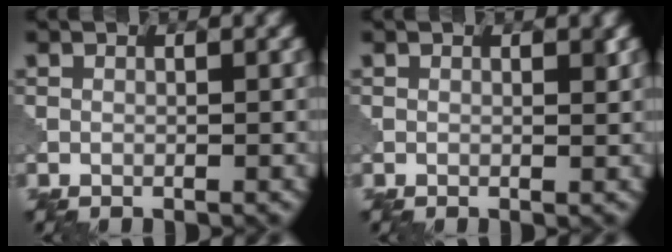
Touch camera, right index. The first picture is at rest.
{"total": 0.7, "force": [0.3, 0.2, 0.5], "torque": [-0.005, -0.002, 0.003]}